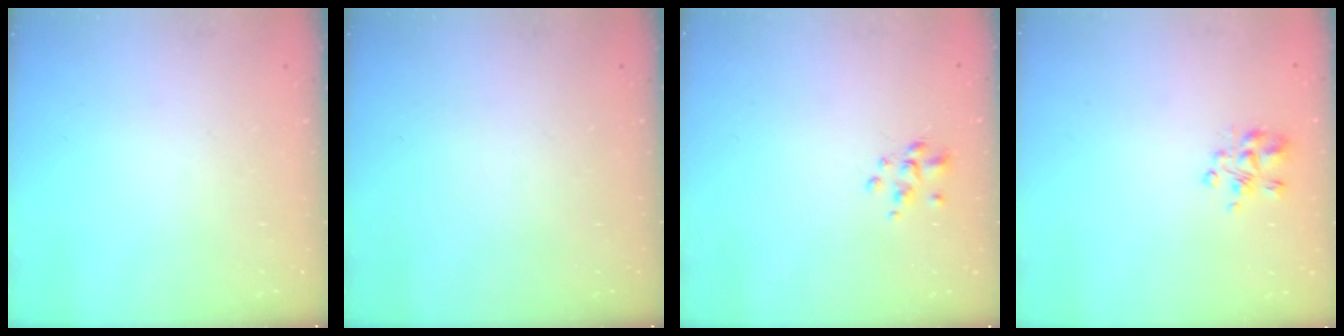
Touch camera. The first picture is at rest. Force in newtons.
{"total": 0.0}
{"total": 2.7, "press": 2.5, "slide": 0.9}
{"total": 3.9, "press": 3.9, "slide": 0.7}